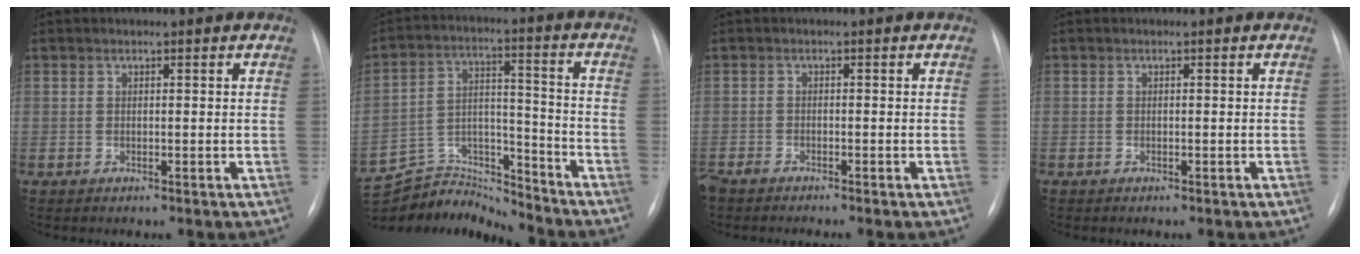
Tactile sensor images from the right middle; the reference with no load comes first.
{"total": 12.3, "force": [-12.3, 0.9, -0.5], "torque": [0.012, 0.045, -0.221]}
{"total": 2.8, "force": [-2.5, 0.3, 1.2], "torque": [-0.020, -0.007, -0.046]}
{"total": 0.0}